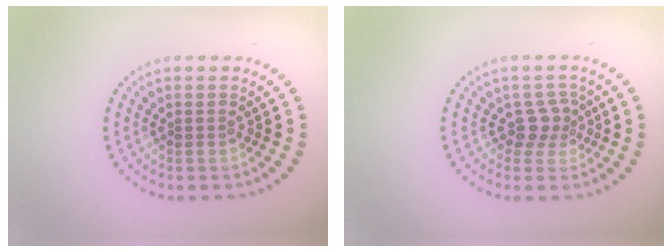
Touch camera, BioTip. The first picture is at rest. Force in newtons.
{"total": 2.1, "press": 1.6, "slide": 1.3}